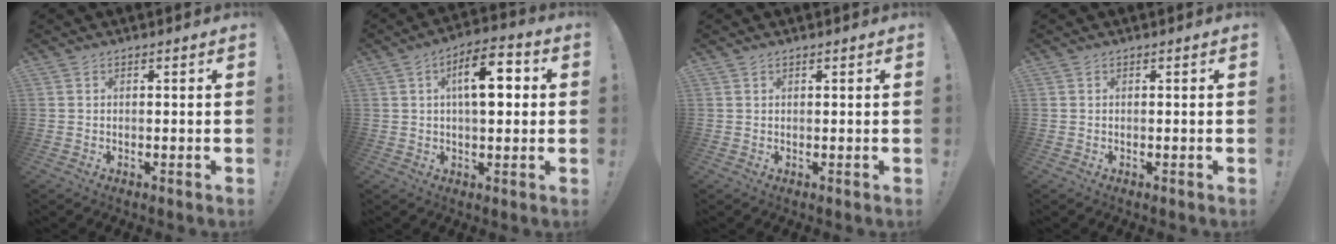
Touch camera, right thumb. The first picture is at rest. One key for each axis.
{"total": 11.8, "fx": 2.4, "fy": 5.3, "fz": 10.3, "tx": -0.158, "ty": 0.011, "tz": 0.036}
{"total": 0.6, "fx": 0.4, "fy": 0.1, "fz": 0.3, "tx": -0.007, "ty": 0.001, "tz": 0.008}
{"total": 0.0}